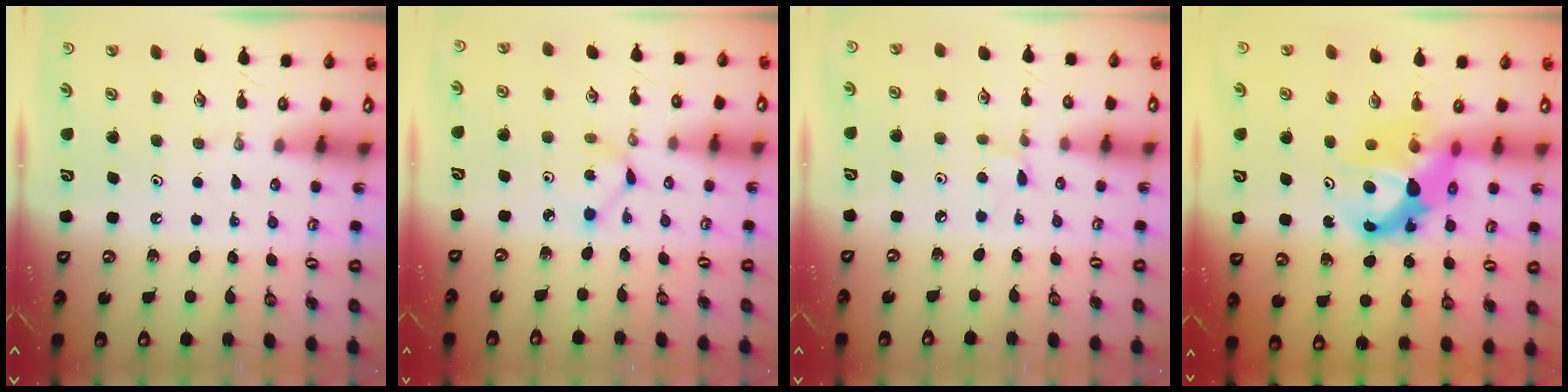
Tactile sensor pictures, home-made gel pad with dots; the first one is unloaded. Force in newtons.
{"total": 2.3, "press": 2.3, "slide": 0.3}
{"total": 2.6, "press": 2.6, "slide": 0.3}
{"total": 9.3, "press": 9.3, "slide": 0.6}